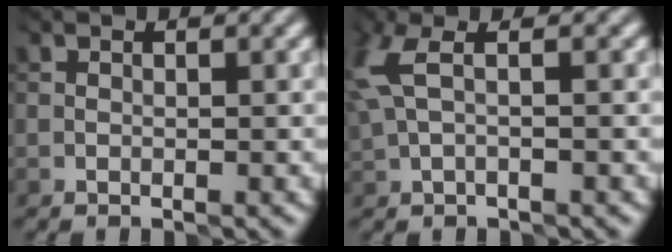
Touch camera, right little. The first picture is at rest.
{"total": 3.4, "force": [0.9, 1.4, 2.9], "torque": [-0.087, 0.006, 0.020]}